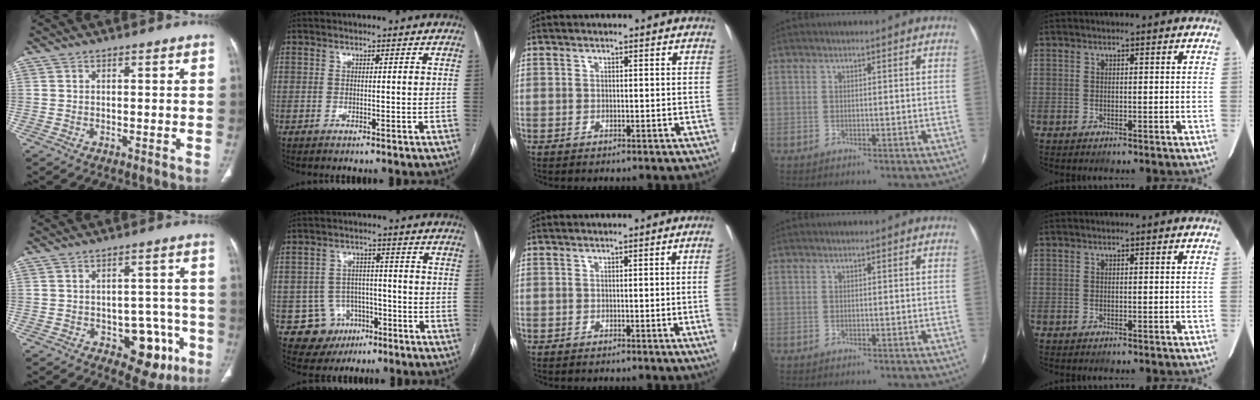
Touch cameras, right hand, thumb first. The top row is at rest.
{"thumb": {"total": 10.1, "force": [-4.2, 6.3, 6.7], "torque": [-0.042, 0.028, -0.045]}, "index": {"total": 8.3, "force": [-3.5, 7.5, 0.9], "torque": [-0.009, 0.016, -0.041]}, "middle": {"total": 3.8, "force": [-0.5, -0.4, 3.8], "torque": [-0.044, 0.003, -0.009]}}